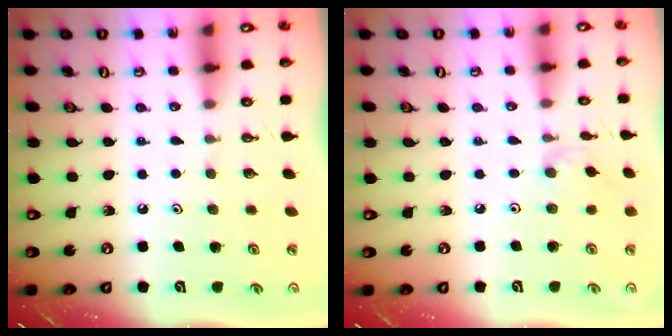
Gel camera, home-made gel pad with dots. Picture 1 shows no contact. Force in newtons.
{"total": 1.4, "press": 1.4, "slide": 0.4}